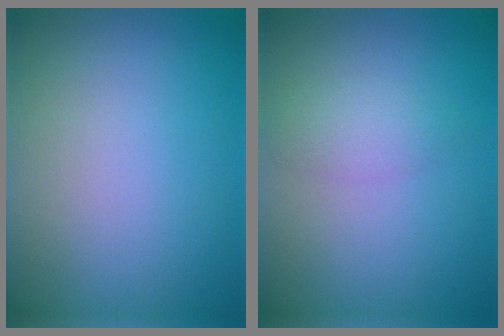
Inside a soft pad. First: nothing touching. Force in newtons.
{"total": 1.8, "press": 1.8, "slide": 0.1}